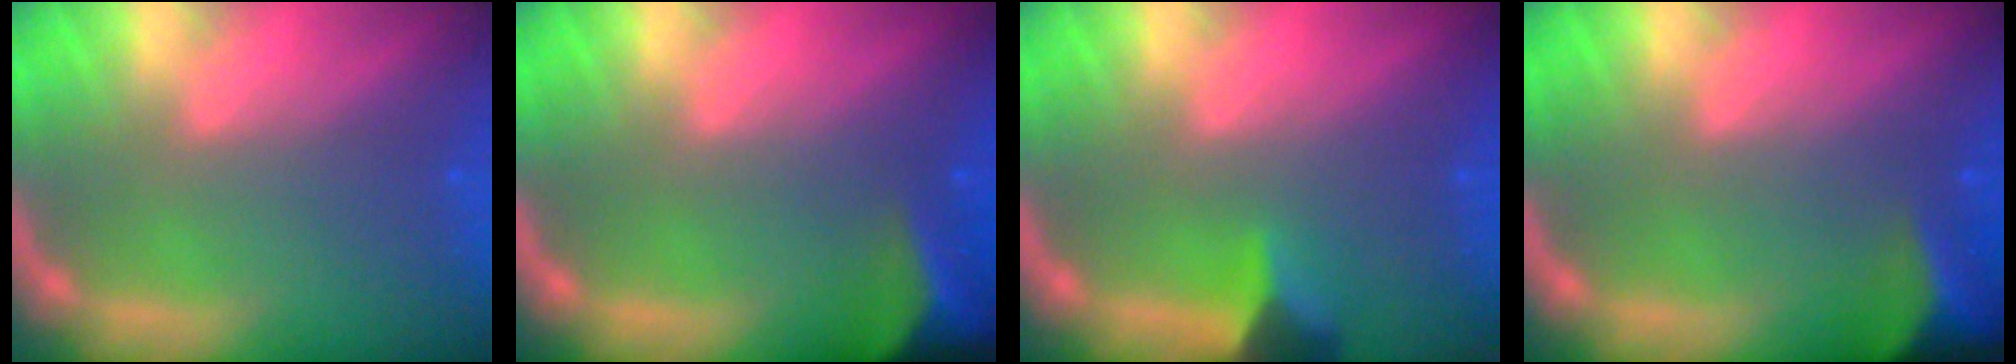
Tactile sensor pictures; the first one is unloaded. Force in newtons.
{"total": 7.5}
{"total": 2.9}
{"total": 7.0}